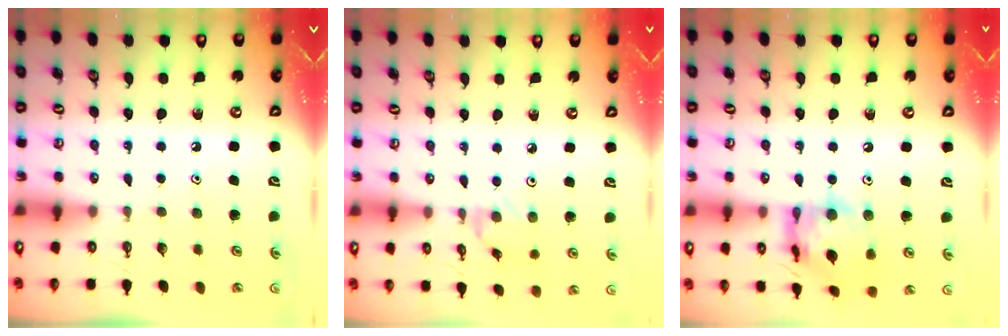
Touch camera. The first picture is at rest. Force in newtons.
{"total": 2.4, "press": 2.4, "slide": 0.3}
{"total": 14.6, "press": 14.5, "slide": 1.2}